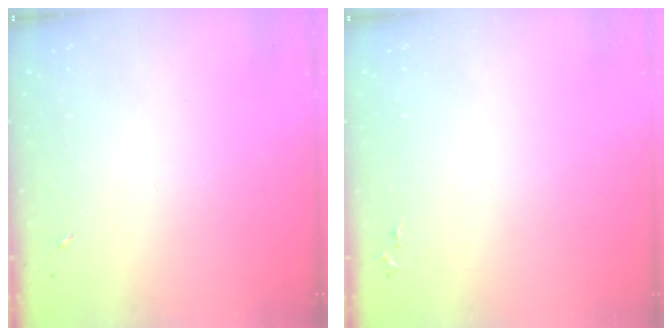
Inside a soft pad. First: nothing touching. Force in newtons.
{"total": 2.8, "press": 2.8, "slide": 0.4}